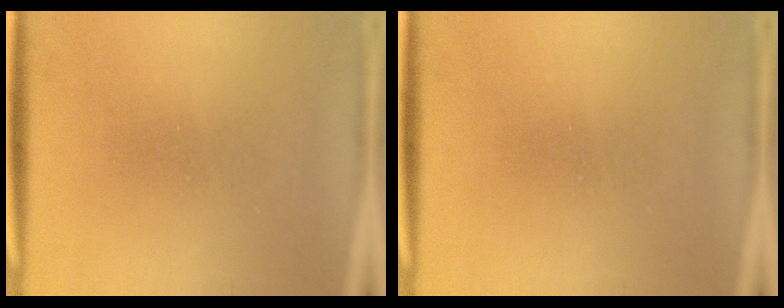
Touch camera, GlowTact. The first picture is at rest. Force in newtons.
{"total": 0.0}